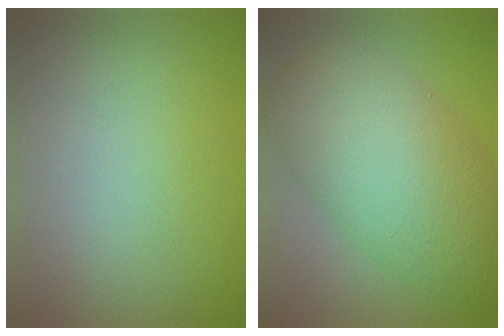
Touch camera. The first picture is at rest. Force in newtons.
{"total": 10.8, "press": 10.8, "slide": 0.3}